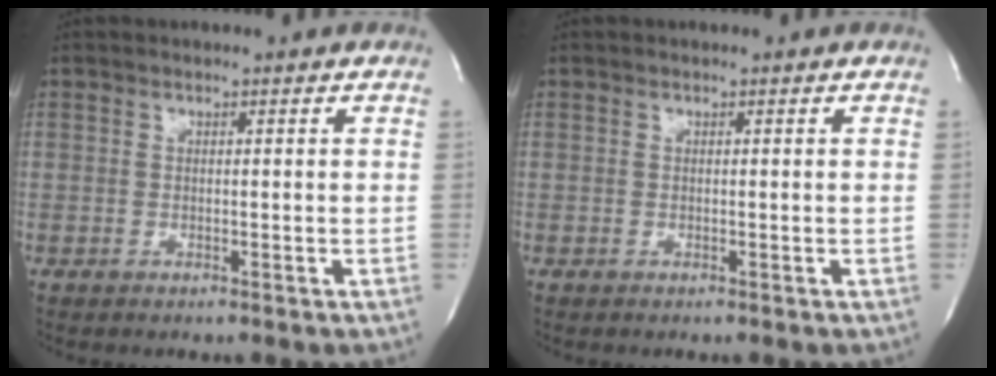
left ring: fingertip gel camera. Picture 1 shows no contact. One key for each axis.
{"total": 0.0}